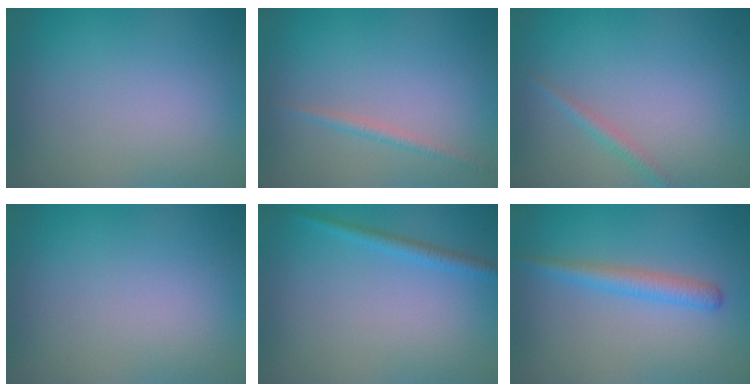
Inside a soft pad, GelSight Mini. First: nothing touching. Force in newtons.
{"total": 1.2, "press": 1.2, "slide": 0.0}
{"total": 1.2, "press": 1.2, "slide": 0.1}
{"total": 0.0}
{"total": 1.5, "press": 1.5, "slide": 0.1}
{"total": 2.4, "press": 2.4, "slide": 0.2}